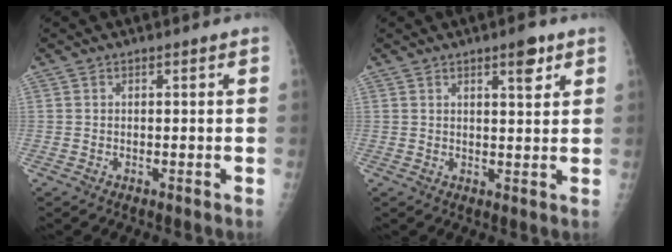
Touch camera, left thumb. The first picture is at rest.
{"total": 4.5, "force": [2.6, 1.4, 3.4], "torque": [-0.039, -0.015, 0.038]}